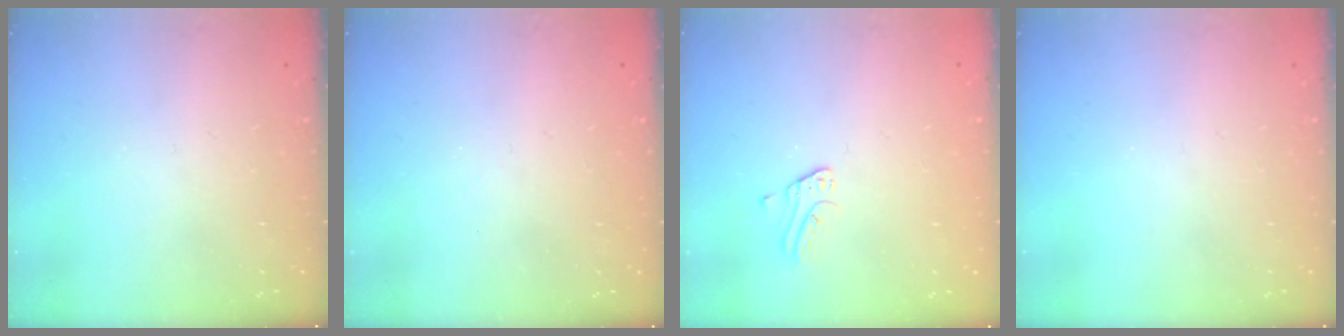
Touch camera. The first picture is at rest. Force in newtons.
{"total": 3.4, "press": 3.4, "slide": 0.2}
{"total": 1.3, "press": 1.3, "slide": 0.1}
{"total": 0.0}